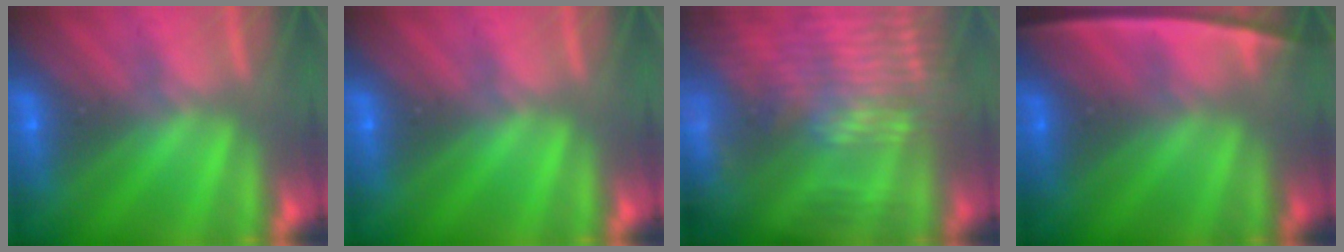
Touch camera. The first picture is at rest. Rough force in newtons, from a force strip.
{"total": 0.0}
{"total": 7.7}
{"total": 2.4}